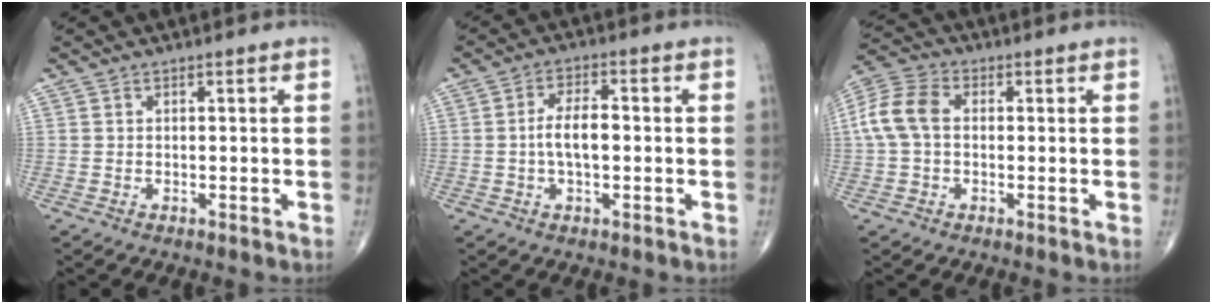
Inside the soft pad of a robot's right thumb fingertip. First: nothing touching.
{"total": 6.0, "force": [-0.4, 2.7, 5.3], "torque": [-0.100, 0.013, -0.013]}
{"total": 8.6, "force": [0.4, 5.9, 6.2], "torque": [-0.134, 0.027, 0.001]}